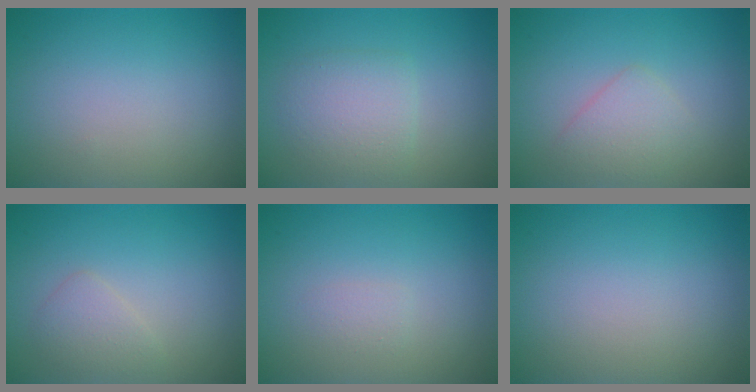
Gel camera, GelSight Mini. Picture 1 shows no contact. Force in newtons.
{"total": 2.9, "press": 2.9, "slide": 0.1}
{"total": 2.2, "press": 2.2, "slide": 0.1}
{"total": 1.7, "press": 1.7, "slide": 0.1}
{"total": 0.7, "press": 0.7, "slide": 0.1}
{"total": 0.0}